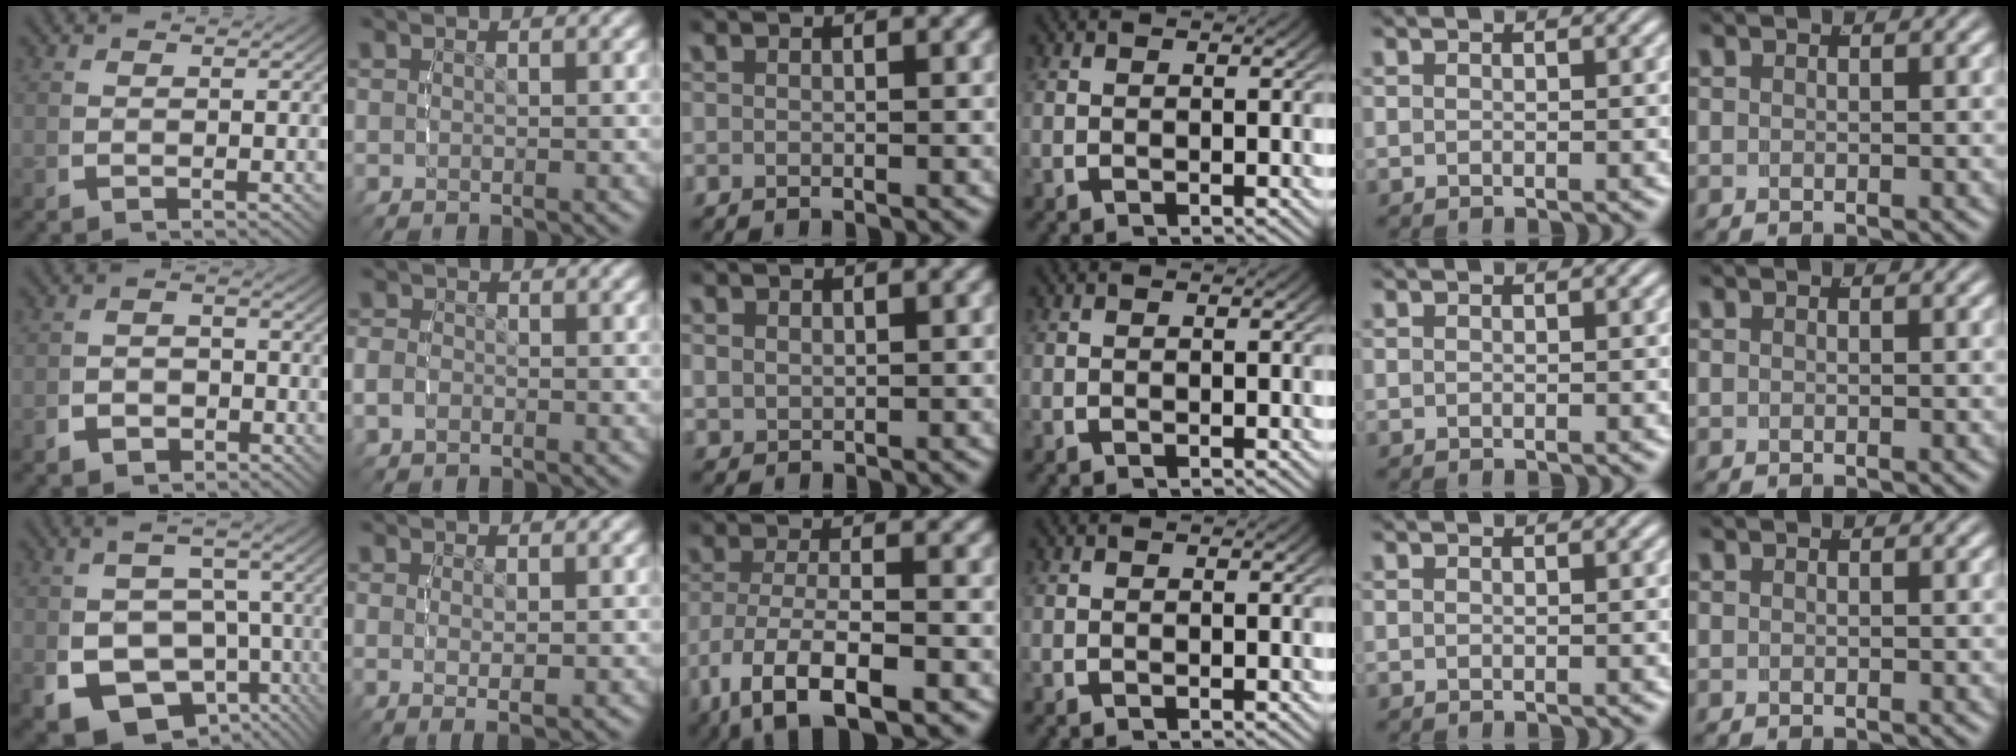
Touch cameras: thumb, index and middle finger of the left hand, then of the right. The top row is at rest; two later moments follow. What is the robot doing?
{"motion": "lift_and_place", "object": "cloth"}